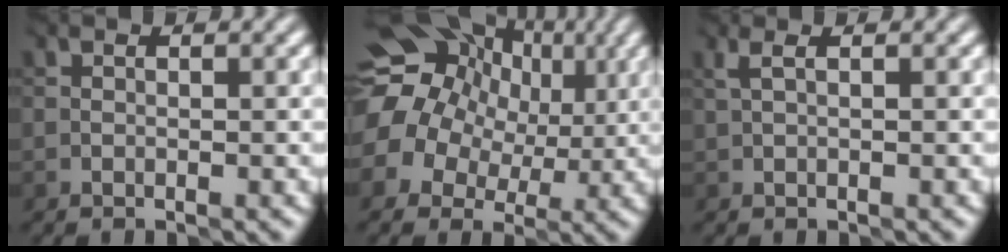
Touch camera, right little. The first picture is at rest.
{"total": 14.9, "force": [3.9, 13.1, 6.0], "torque": [-0.145, 0.034, 0.044]}
{"total": 1.3, "force": [0.9, 0.4, 0.9], "torque": [-0.020, 0.005, 0.016]}